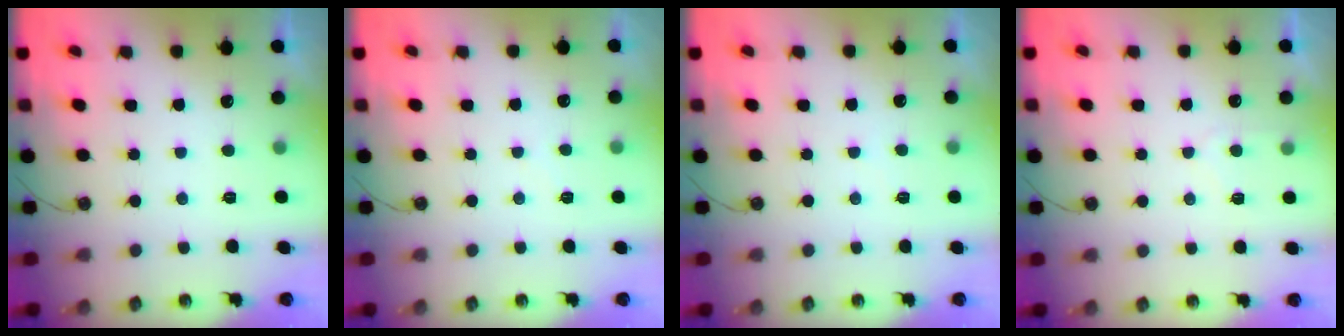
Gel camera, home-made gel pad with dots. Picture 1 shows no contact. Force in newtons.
{"total": 3.2, "press": 3.2, "slide": 0.5}
{"total": 1.5, "press": 1.5, "slide": 0.4}
{"total": 4.7, "press": 4.7, "slide": 0.6}